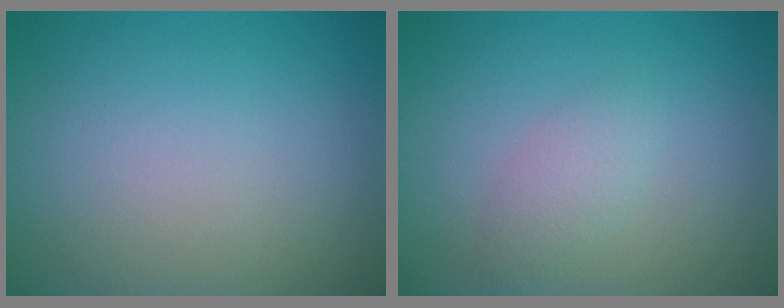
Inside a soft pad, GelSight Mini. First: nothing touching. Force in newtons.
{"total": 1.8, "press": 1.8, "slide": 0.1}